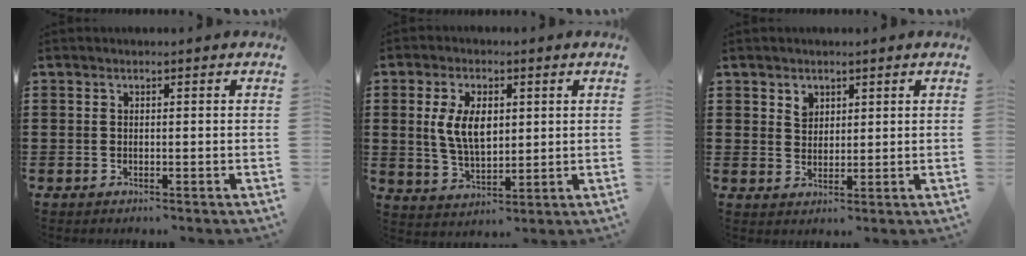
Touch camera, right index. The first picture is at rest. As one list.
[{"total": 7.4, "force": [1.4, 4.1, 6.0], "torque": [-0.128, 0.005, 0.018]}, {"total": 2.4, "force": [1.7, 1.6, 0.5], "torque": [-0.006, 0.001, 0.031]}]